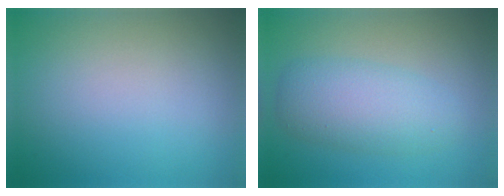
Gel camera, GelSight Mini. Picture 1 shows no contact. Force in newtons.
{"total": 4.4, "press": 4.4, "slide": 0.2}